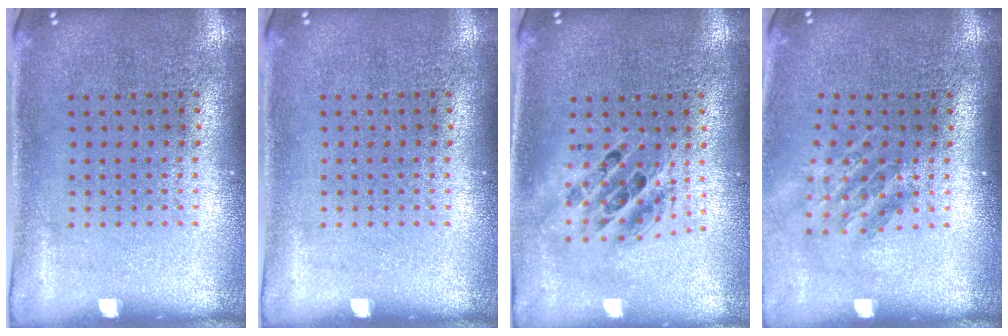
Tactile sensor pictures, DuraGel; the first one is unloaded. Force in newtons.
{"total": 0.0}
{"total": 1.7, "press": 1.4, "slide": 0.9}
{"total": 1.6, "press": 1.2, "slide": 1.1}